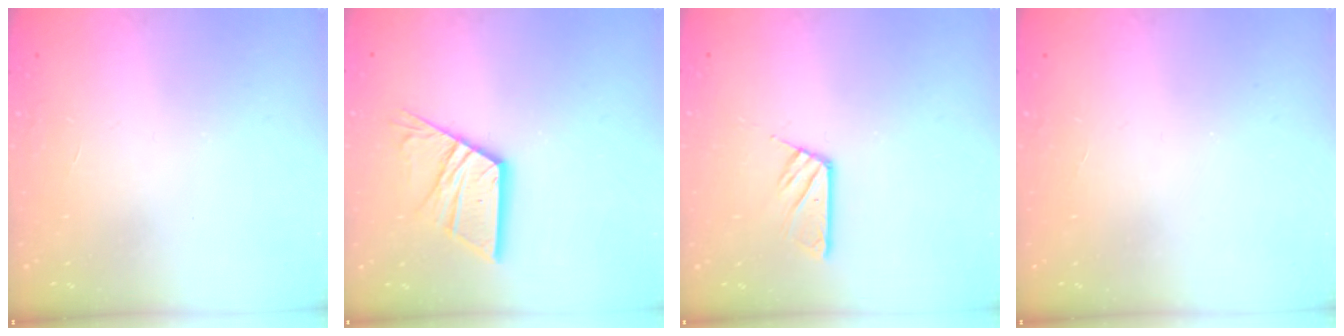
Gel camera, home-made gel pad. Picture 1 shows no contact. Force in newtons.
{"total": 12.8, "press": 12.7, "slide": 1.1}
{"total": 6.2, "press": 6.2, "slide": 0.1}
{"total": 0.0}